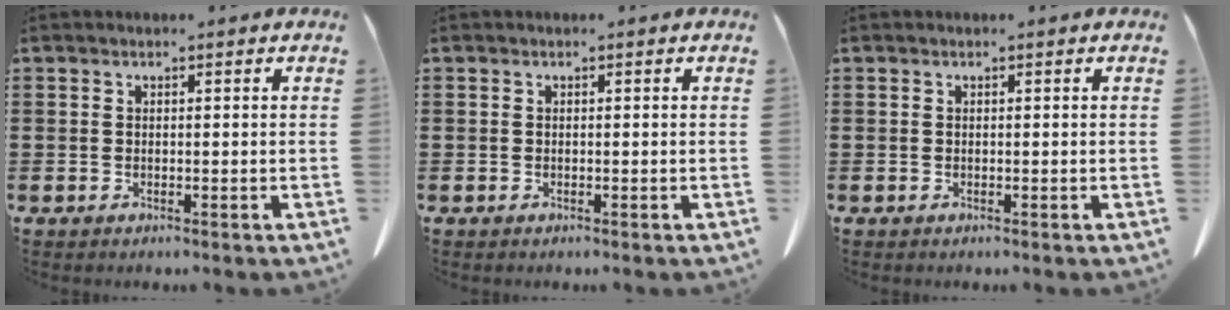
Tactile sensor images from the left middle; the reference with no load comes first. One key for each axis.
{"total": 0.0}
{"total": 0.0}